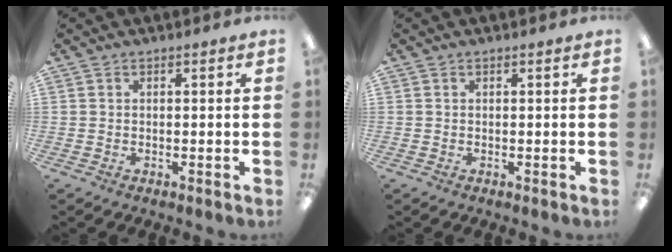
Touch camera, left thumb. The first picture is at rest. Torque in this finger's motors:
{"motor_torque": [-0.01, -0.01, 0.10, 0.06, 0.00]}